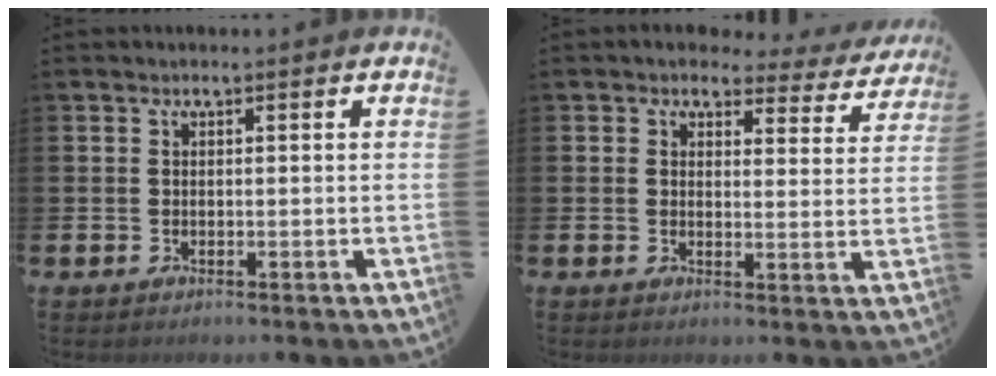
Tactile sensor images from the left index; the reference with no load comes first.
{"total": 2.8, "force": [2.3, 1.5, 0.3], "torque": [0.002, -0.024, 0.032]}